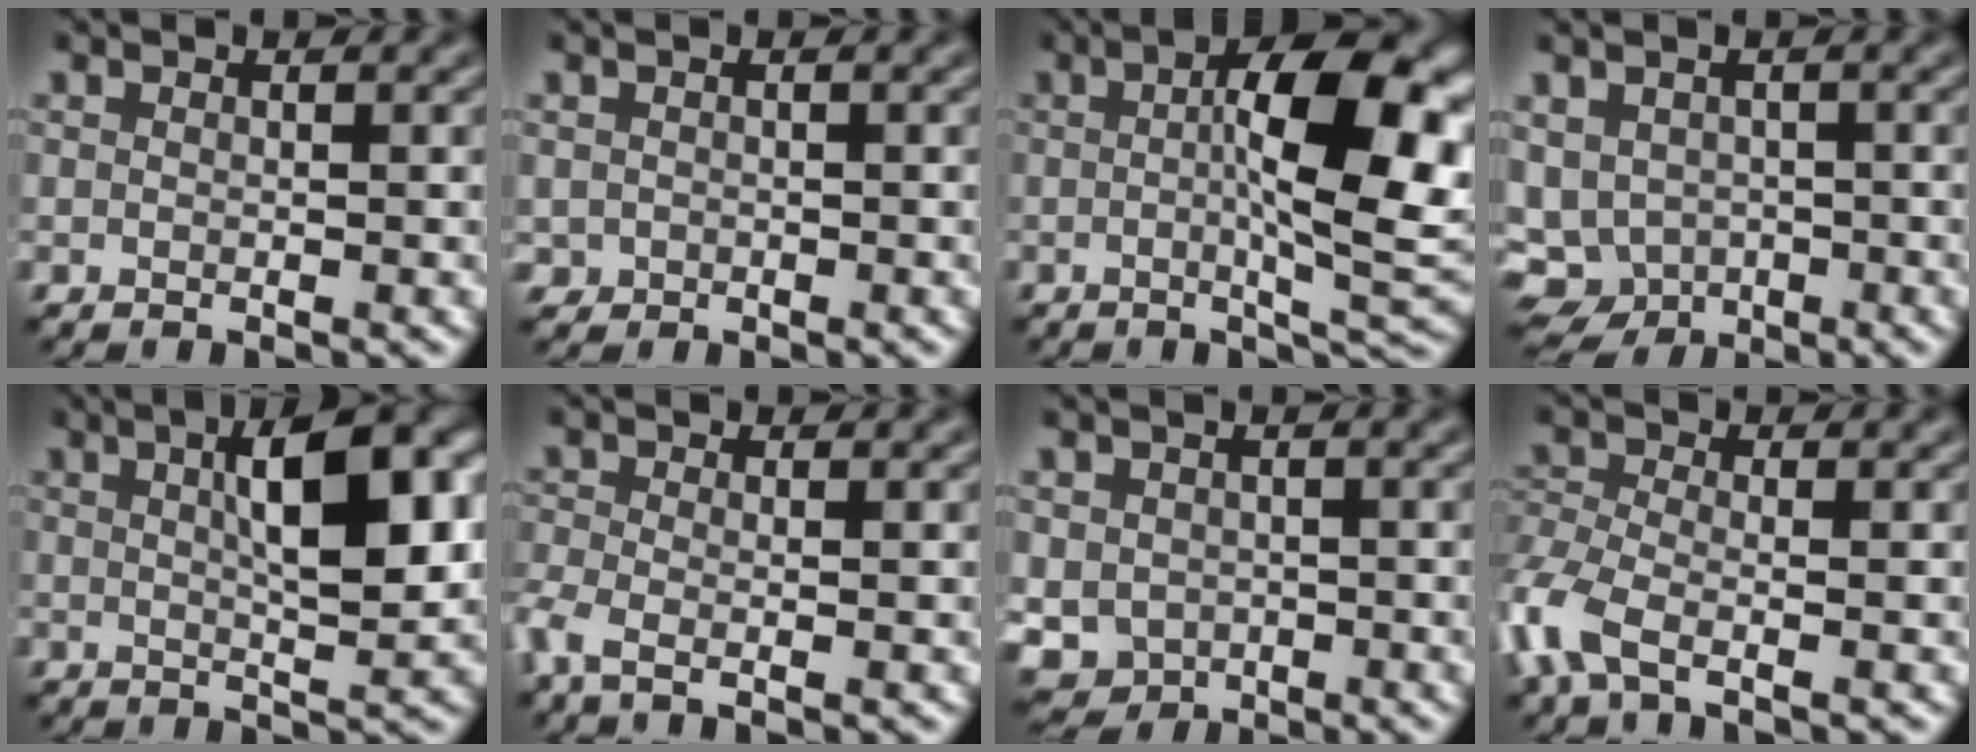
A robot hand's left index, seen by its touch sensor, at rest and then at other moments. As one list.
[{"total": 0.8, "force": [-0.2, 0.7, -0.1], "torque": [0.010, -0.004, -0.005]}, {"total": 11.8, "force": [0.7, 3.3, 11.3], "torque": [-0.156, 0.008, 0.007]}, {"total": 6.1, "force": [-1.9, 4.9, 3.1], "torque": [-0.049, -0.013, -0.017]}, {"total": 9.3, "force": [2.3, 2.7, 8.6], "torque": [-0.117, 0.013, 0.033]}, {"total": 2.5, "force": [-1.5, 0.8, 1.9], "torque": [-0.050, -0.013, -0.043]}, {"total": 3.9, "force": [-0.7, 3.4, 1.7], "torque": [-0.036, -0.011, -0.008]}, {"total": 4.6, "force": [-2.6, 1.9, 3.3], "torque": [-0.090, -0.013, -0.069]}]